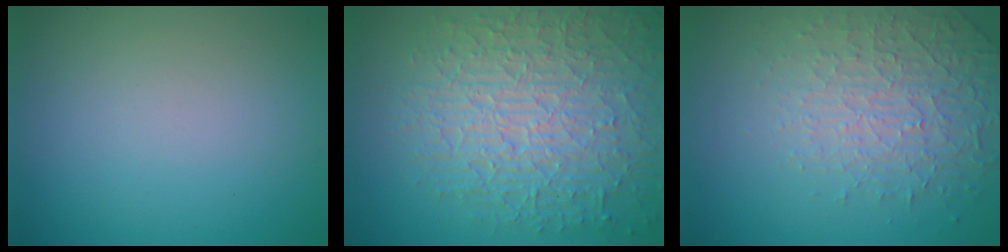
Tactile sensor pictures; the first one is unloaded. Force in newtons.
{"total": 8.8, "press": 6.0, "slide": 6.4}
{"total": 4.6, "press": 3.4, "slide": 3.1}